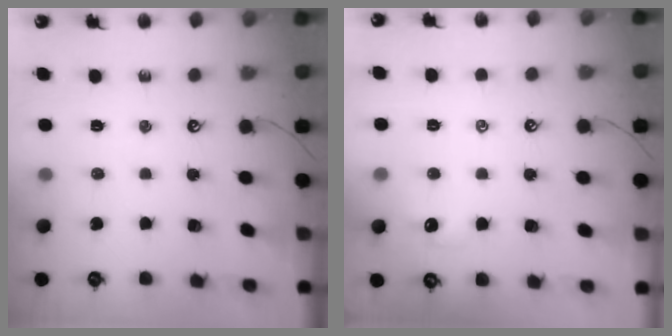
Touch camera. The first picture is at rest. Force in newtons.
{"total": 1.9, "press": 1.8, "slide": 0.4}